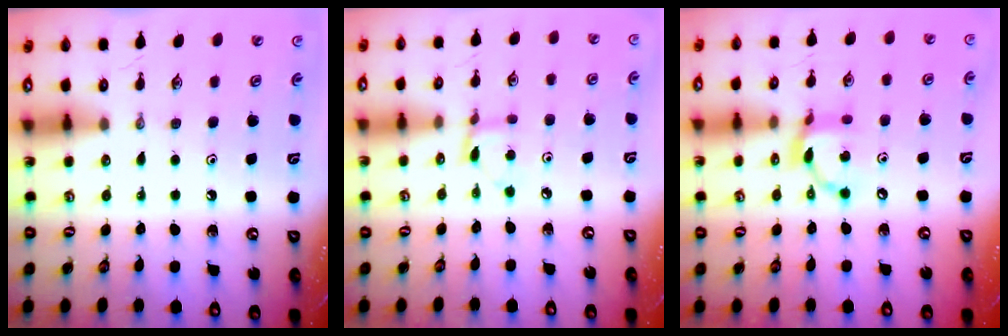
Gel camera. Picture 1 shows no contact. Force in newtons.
{"total": 3.8, "press": 3.8, "slide": 0.4}
{"total": 11.7, "press": 11.7, "slide": 0.9}